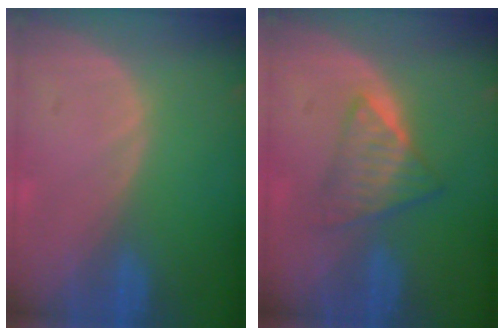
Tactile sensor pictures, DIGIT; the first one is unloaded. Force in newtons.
{"total": 5.9, "press": 5.1, "slide": 3.0}